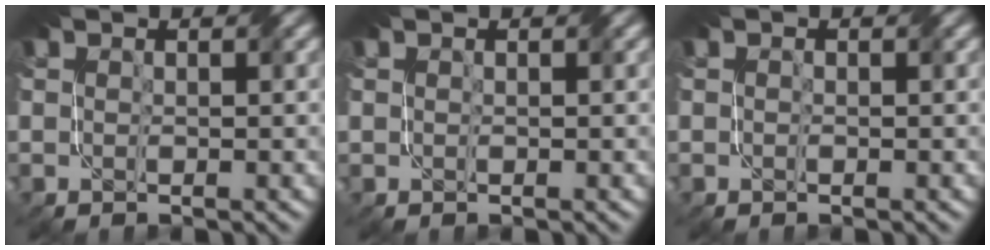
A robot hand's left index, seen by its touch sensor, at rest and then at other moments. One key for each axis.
{"total": 0.6, "fx": -0.1, "fy": -0.5, "fz": -0.4, "tx": 0.008, "ty": 0.001, "tz": -0.003}
{"total": 0.0}